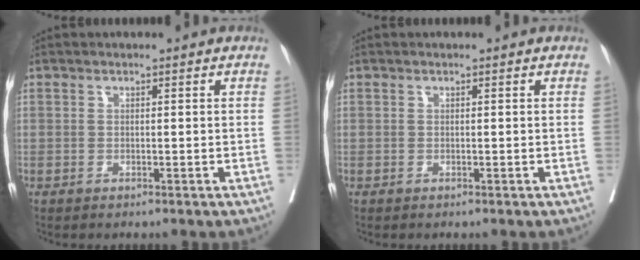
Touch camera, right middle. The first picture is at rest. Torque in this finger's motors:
{"motor_torque": [0.20, -0.19, -0.01, 0.00]}